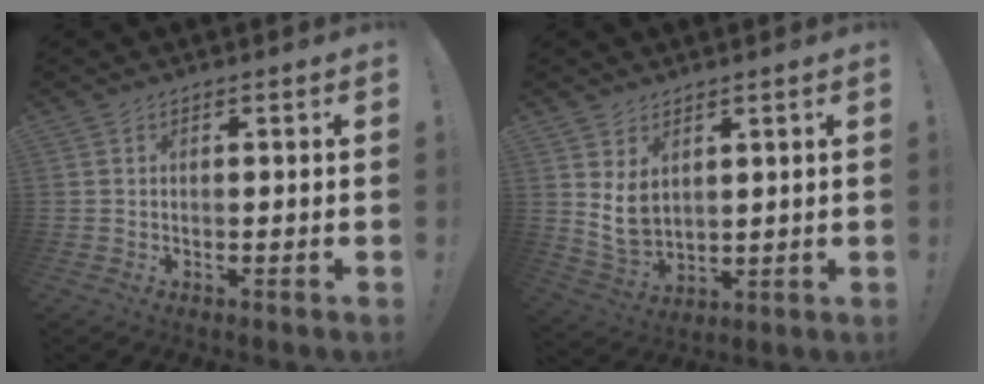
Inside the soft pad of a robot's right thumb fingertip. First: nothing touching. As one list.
[{"total": 7.8, "force": [3.5, 5.5, 4.2], "torque": [-0.071, -0.021, 0.068]}]